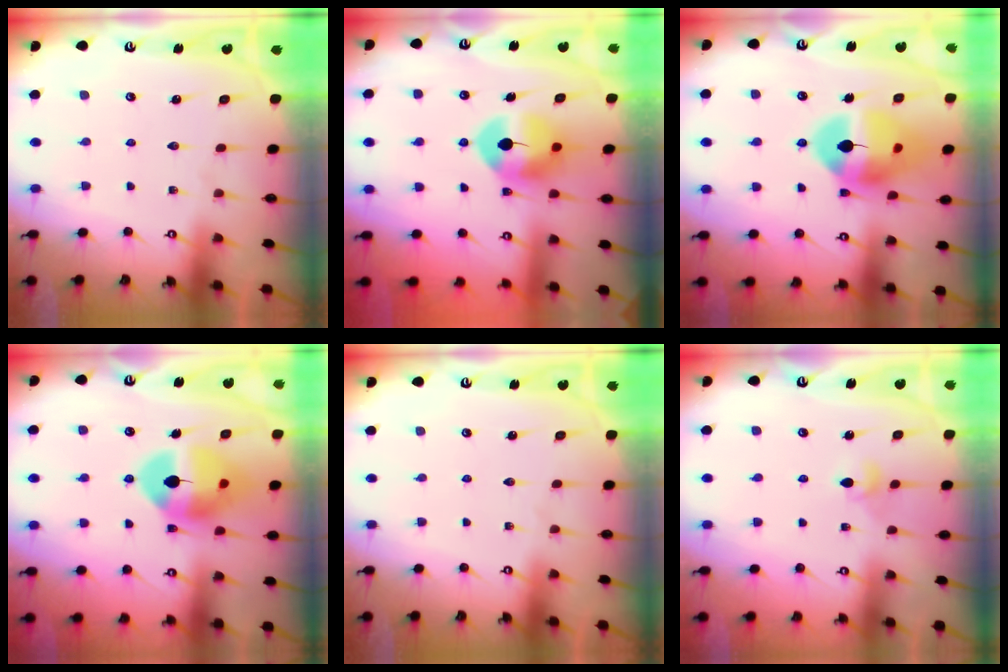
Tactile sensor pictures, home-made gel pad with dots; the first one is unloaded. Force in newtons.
{"total": 8.8, "press": 8.7, "slide": 1.2}
{"total": 16.0, "press": 15.9, "slide": 1.9}
{"total": 14.2, "press": 14.1, "slide": 1.7}
{"total": 0.0}
{"total": 4.6, "press": 4.4, "slide": 1.1}